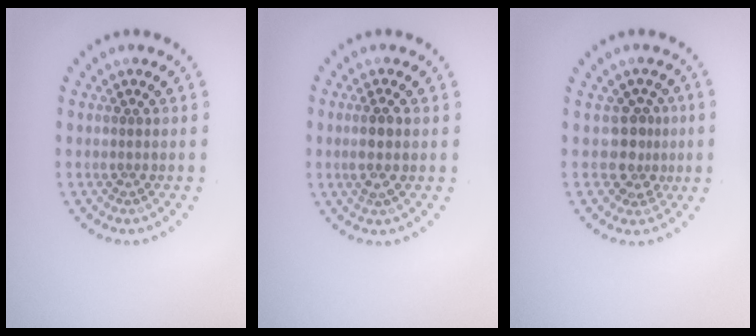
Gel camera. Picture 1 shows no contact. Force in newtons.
{"total": 1.9, "press": 1.8, "slide": 0.8}
{"total": 2.5, "press": 1.9, "slide": 1.6}